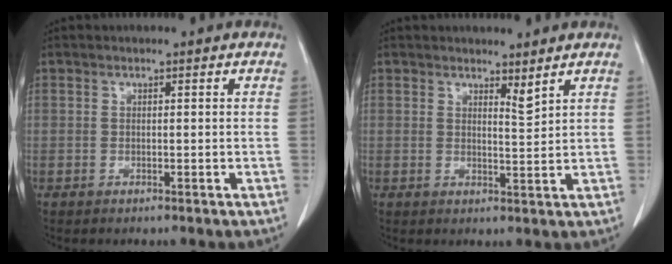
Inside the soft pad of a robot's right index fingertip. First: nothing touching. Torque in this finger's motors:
{"motor_torque": [-0.08, 0.21, 0.00, 0.00]}